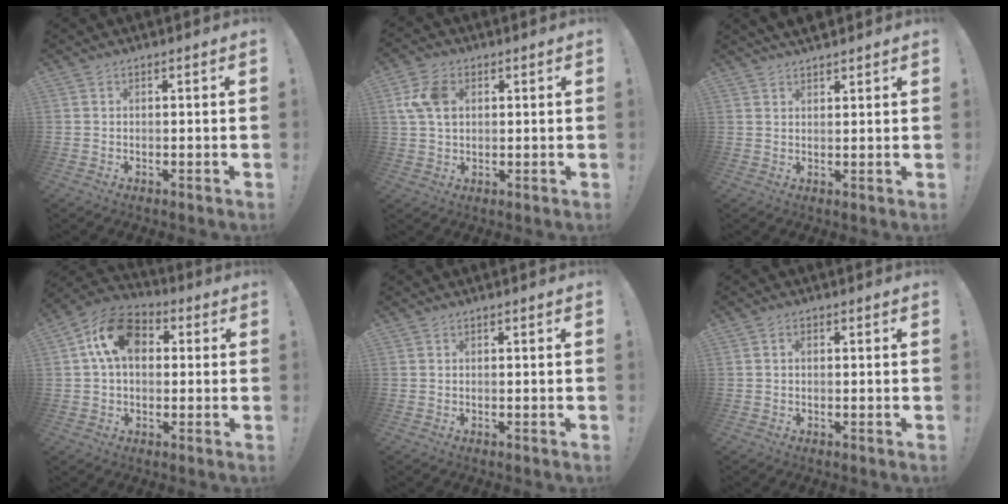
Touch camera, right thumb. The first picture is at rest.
{"total": 7.5, "force": [2.0, 5.3, 4.9], "torque": [-0.093, 0.007, 0.038]}
{"total": 3.1, "force": [2.8, 0.9, 1.0], "torque": [-0.015, -0.014, 0.051]}
{"total": 14.7, "force": [3.7, 10.0, 10.0], "torque": [-0.155, 0.009, 0.068]}
{"total": 0.0}
{"total": 0.9, "force": [-0.1, 0.7, 0.6], "torque": [-0.005, -0.001, -0.003]}